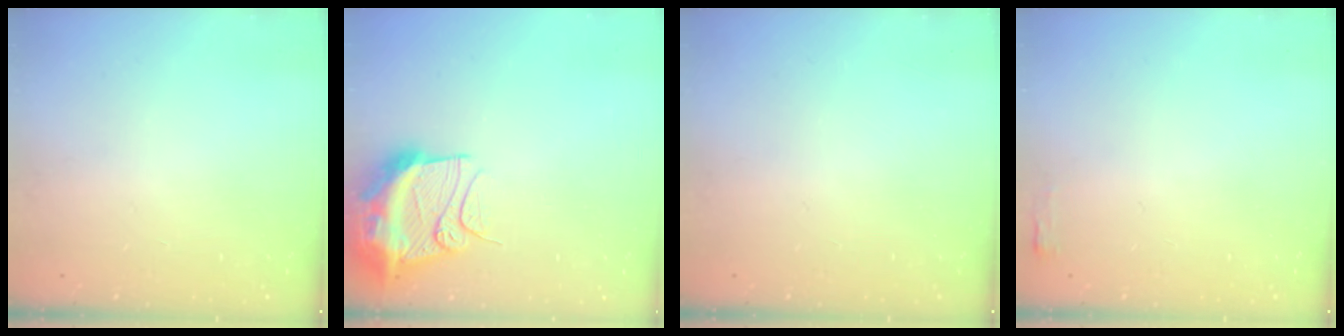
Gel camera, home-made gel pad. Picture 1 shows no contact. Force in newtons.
{"total": 15.8, "press": 15.7, "slide": 1.6}
{"total": 0.0}
{"total": 2.7, "press": 2.6, "slide": 0.8}